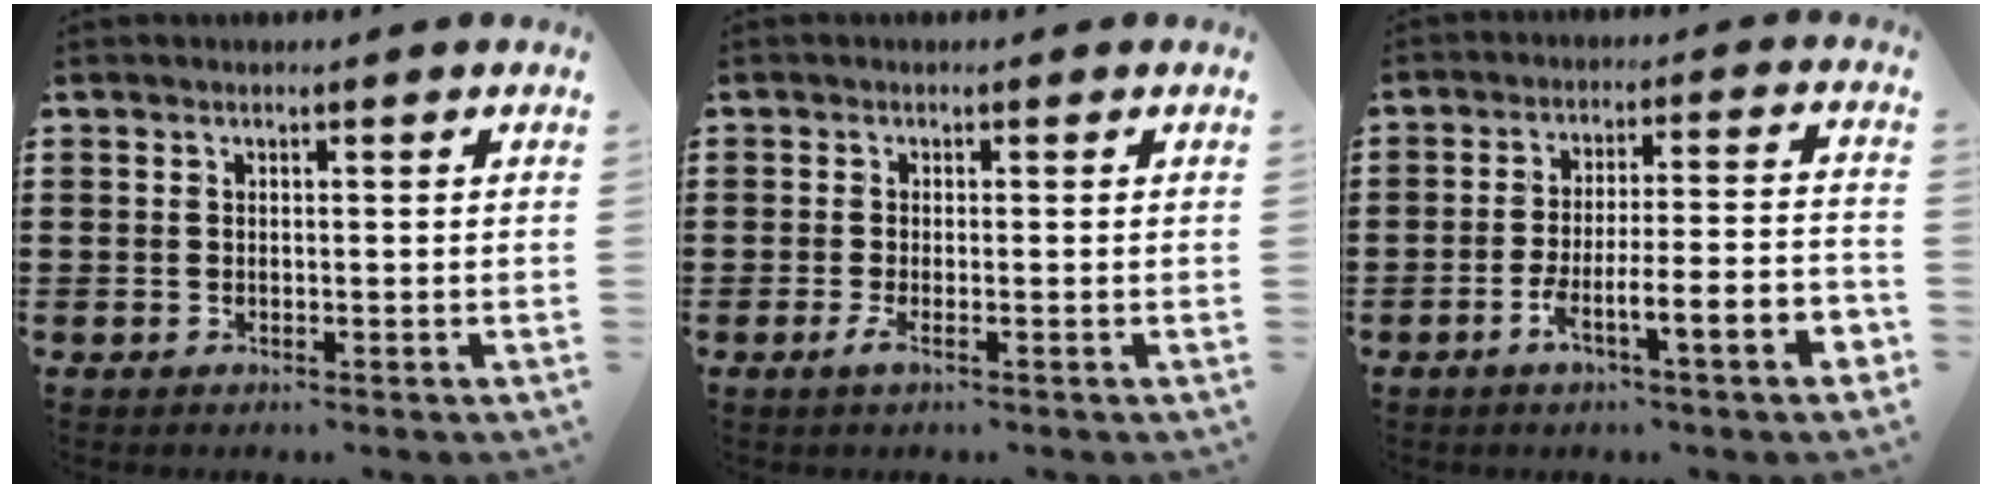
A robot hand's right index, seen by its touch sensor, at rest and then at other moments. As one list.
[{"total": 1.8, "force": [-0.7, 0.2, 1.6], "torque": [-0.043, -0.011, -0.017]}, {"total": 7.9, "force": [-4.4, 0.8, 6.5], "torque": [-0.113, -0.003, -0.083]}]